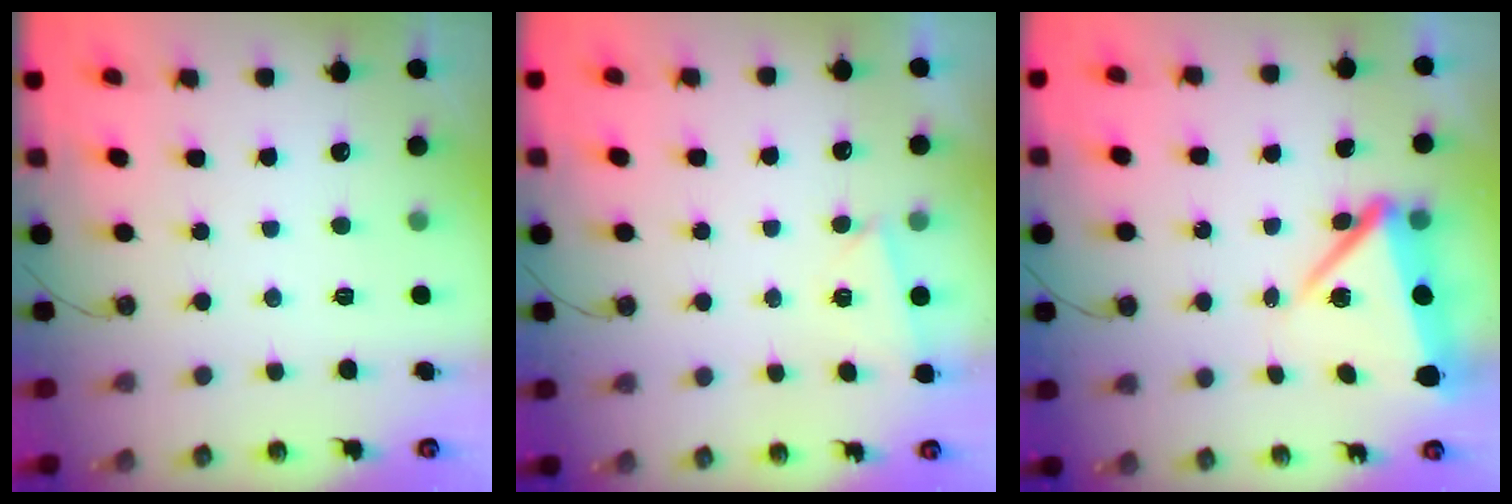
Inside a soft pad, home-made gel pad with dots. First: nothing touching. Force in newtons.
{"total": 2.5, "press": 1.6, "slide": 1.9}
{"total": 7.7, "press": 7.6, "slide": 0.9}